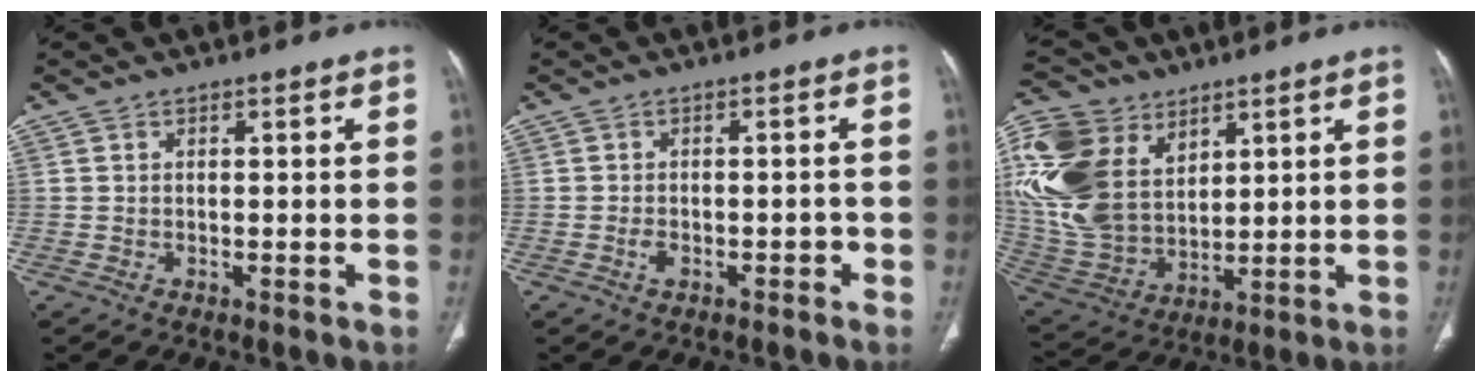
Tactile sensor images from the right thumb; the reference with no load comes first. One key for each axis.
{"total": 2.6, "fx": -1.3, "fy": 1.5, "fz": 1.7, "tx": -0.018, "ty": 0.012, "tz": -0.017}
{"total": 22.6, "fx": 8.5, "fy": 15.7, "fz": 13.9, "tx": -0.314, "ty": -0.008, "tz": 0.179}